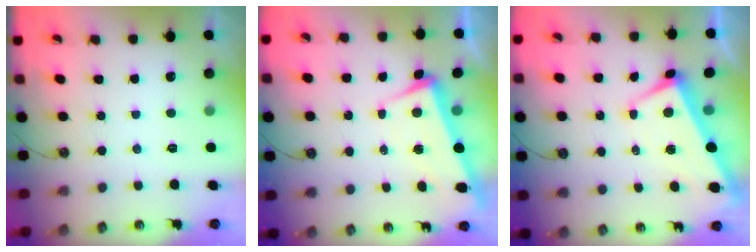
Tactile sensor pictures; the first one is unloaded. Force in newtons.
{"total": 3.3, "press": 2.9, "slide": 1.6}
{"total": 1.6, "press": 1.2, "slide": 0.9}